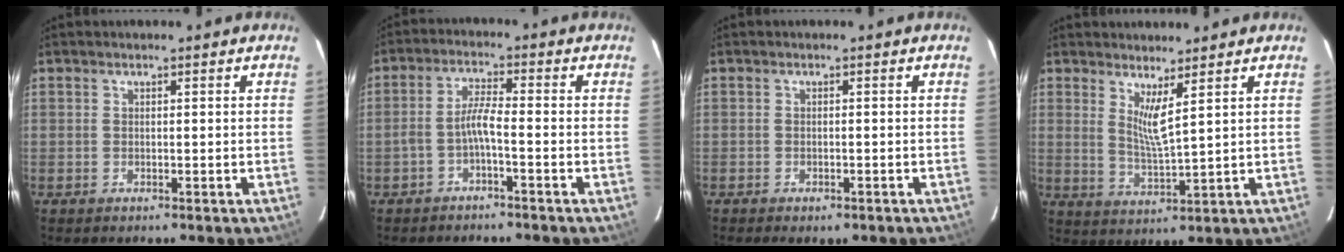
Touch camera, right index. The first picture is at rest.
{"total": 3.7, "force": [-2.0, 0.1, 3.1], "torque": [-0.073, 0.010, -0.038]}
{"total": 3.3, "force": [-2.3, 1.6, 1.7], "torque": [-0.038, -0.012, -0.029]}
{"total": 4.9, "force": [3.0, -0.1, 3.8], "torque": [-0.072, -0.017, 0.052]}